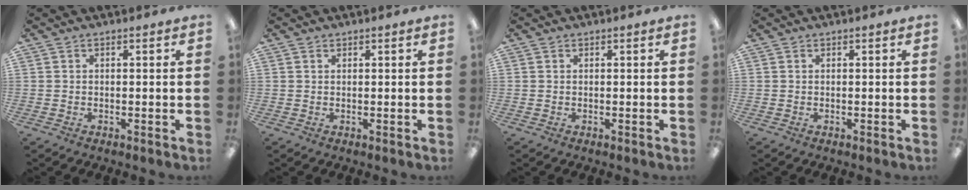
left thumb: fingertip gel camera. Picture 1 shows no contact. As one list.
[{"total": 0.5, "force": [0.5, 0.2, 0.1], "torque": [-0.002, 0.001, 0.009]}, {"total": 0.0}, {"total": 0.0}]